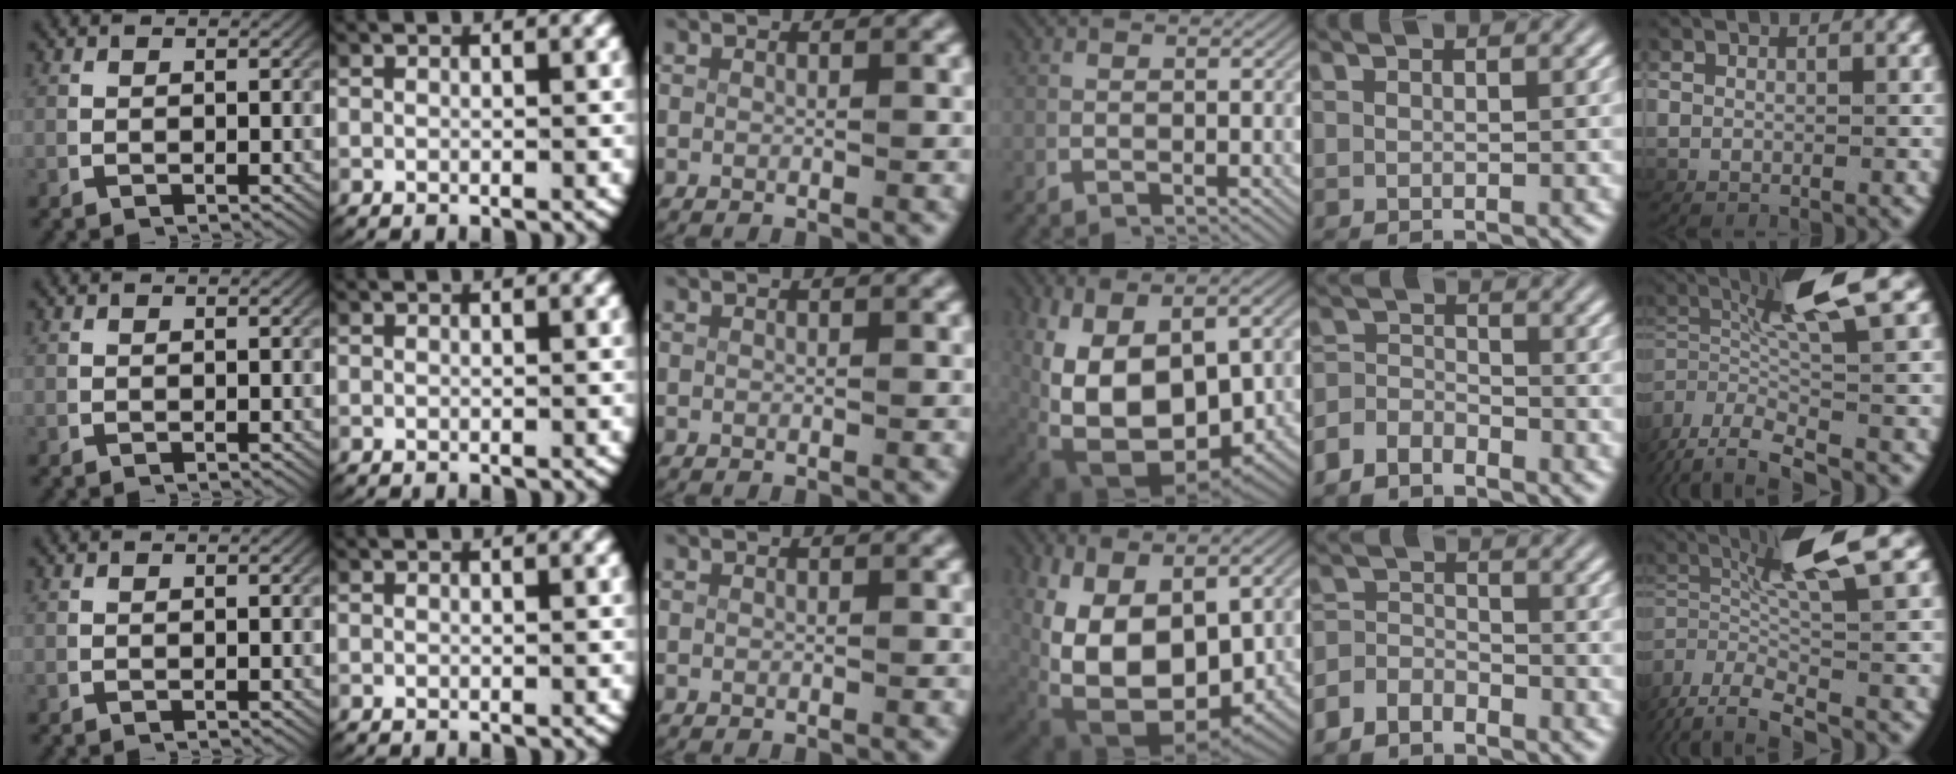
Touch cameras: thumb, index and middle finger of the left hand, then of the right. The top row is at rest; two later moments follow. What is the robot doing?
{"motion": "lift_and_place", "object": "coat"}